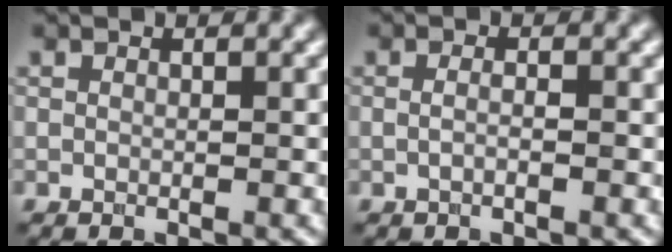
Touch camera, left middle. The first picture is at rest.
{"total": 1.1, "force": [0.0, 0.4, 1.0], "torque": [-0.006, -0.014, -0.009]}